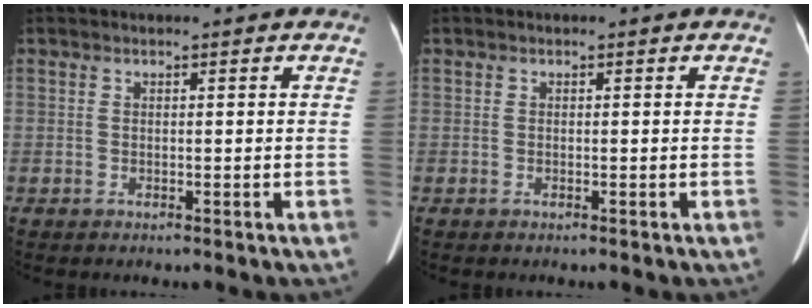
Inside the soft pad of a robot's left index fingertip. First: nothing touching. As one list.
[{"total": 0.0}]